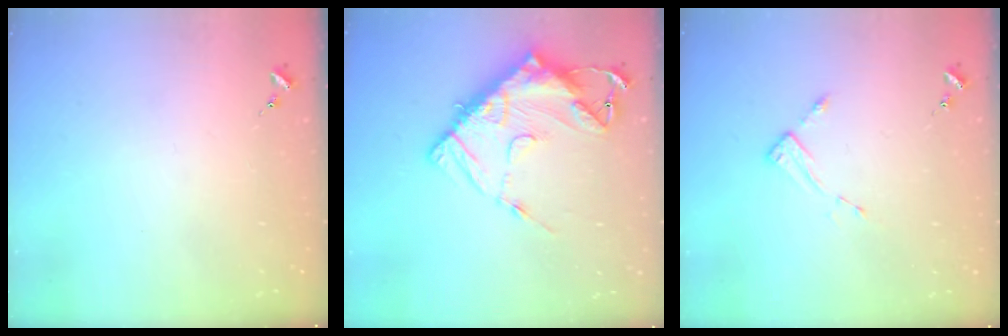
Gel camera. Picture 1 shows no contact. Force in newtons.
{"total": 16.9, "press": 16.8, "slide": 1.8}
{"total": 2.7, "press": 2.7, "slide": 0.4}